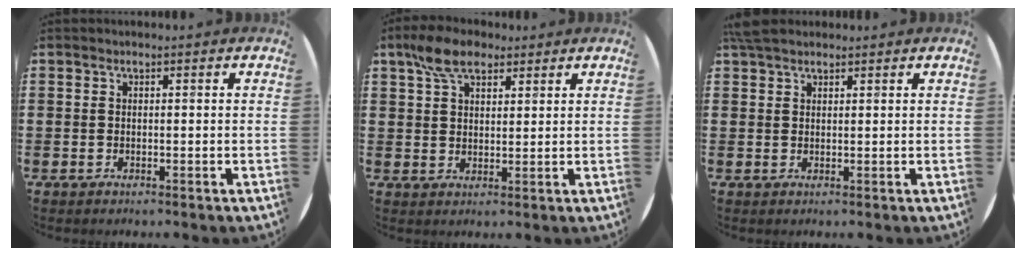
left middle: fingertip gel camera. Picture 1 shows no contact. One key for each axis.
{"total": 6.3, "fx": 4.5, "fy": 3.1, "fz": 3.2, "tx": -0.067, "ty": 0.004, "tz": 0.083}
{"total": 2.4, "fx": 2.1, "fy": 0.9, "fz": 1.0, "tx": -0.024, "ty": 0.008, "tz": 0.039}